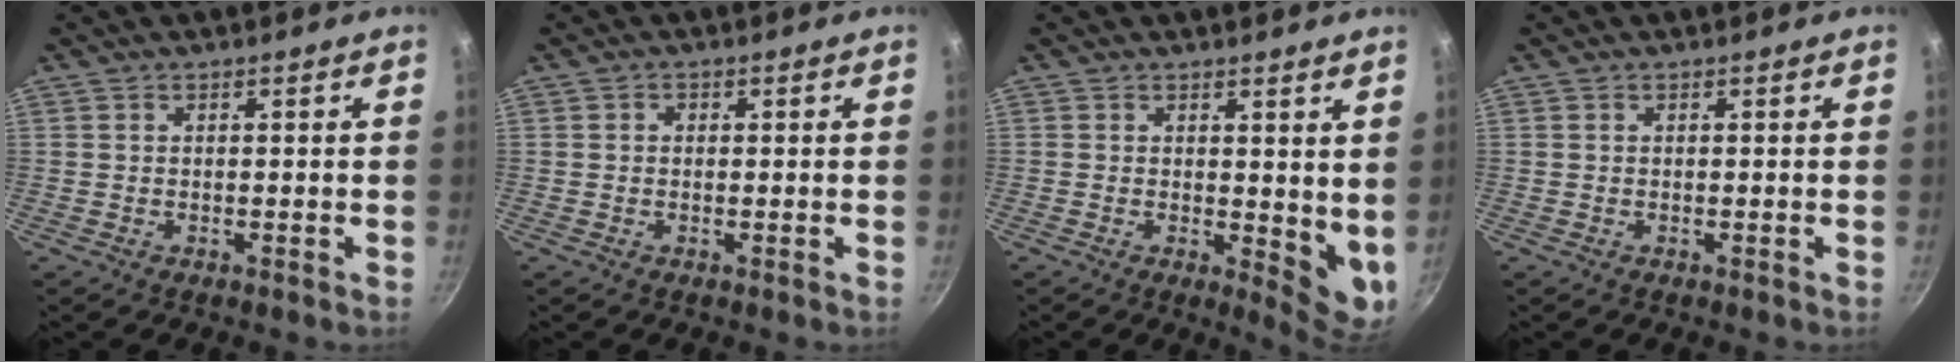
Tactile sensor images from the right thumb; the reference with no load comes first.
{"total": 1.0, "force": [0.1, 0.9, 0.4], "torque": [-0.005, 0.004, 0.000]}
{"total": 6.8, "force": [1.8, 3.0, 5.8], "torque": [-0.066, -0.021, 0.027]}
{"total": 0.0}